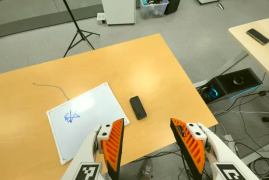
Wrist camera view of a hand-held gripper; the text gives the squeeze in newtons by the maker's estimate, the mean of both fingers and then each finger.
{"total": 0.0}